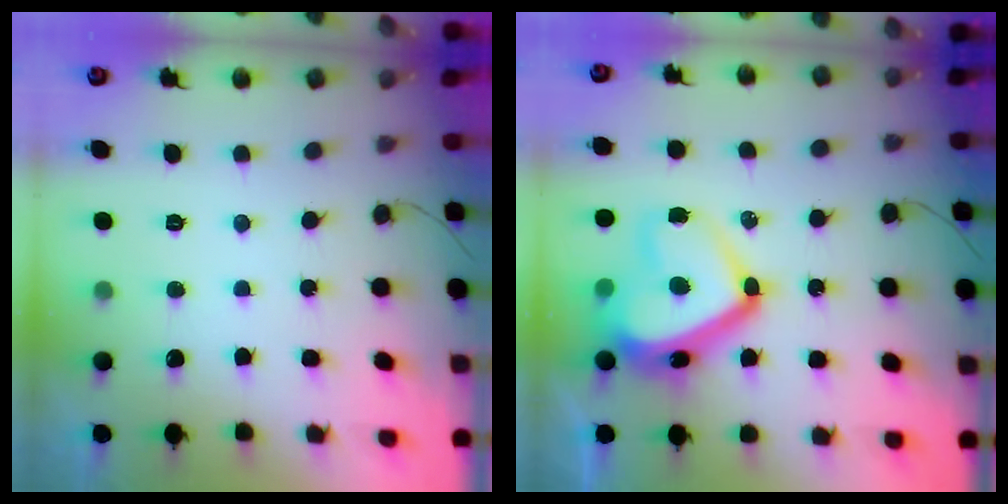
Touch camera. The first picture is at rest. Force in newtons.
{"total": 19.3, "press": 19.3, "slide": 1.3}